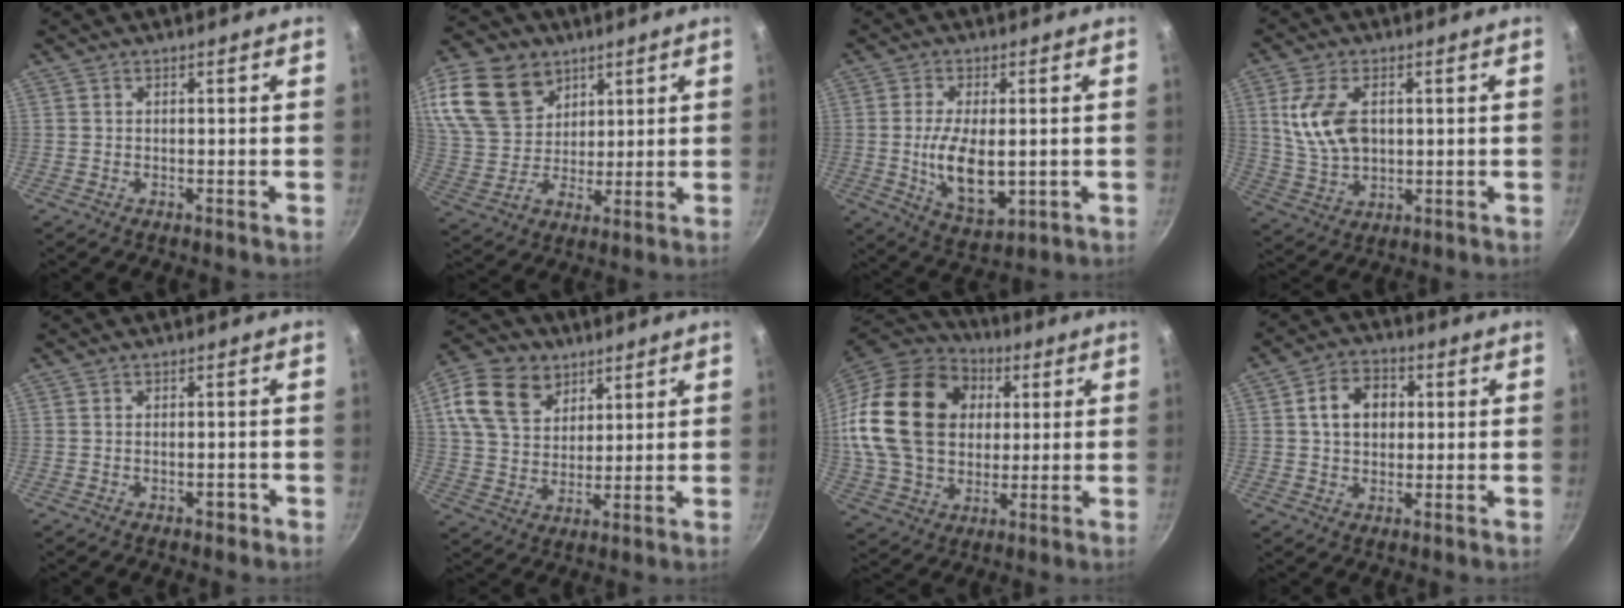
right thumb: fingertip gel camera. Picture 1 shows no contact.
{"total": 19.7, "force": [9.2, 14.7, 9.4], "torque": [-0.172, -0.024, 0.181]}
{"total": 11.2, "force": [-0.7, 5.4, 9.8], "torque": [-0.176, -0.011, -0.003]}
{"total": 11.0, "force": [2.0, 6.7, 8.5], "torque": [-0.153, -0.013, 0.044]}
{"total": 1.8, "force": [-0.9, 0.9, 1.3], "torque": [-0.015, 0.009, -0.012]}
{"total": 15.2, "force": [7.1, 10.9, 7.8], "torque": [-0.127, -0.013, 0.125]}
{"total": 25.6, "force": [4.6, 19.1, 16.4], "torque": [-0.280, 0.018, 0.089]}
{"total": 8.3, "force": [1.4, 6.3, 5.2], "torque": [-0.061, 0.013, 0.015]}